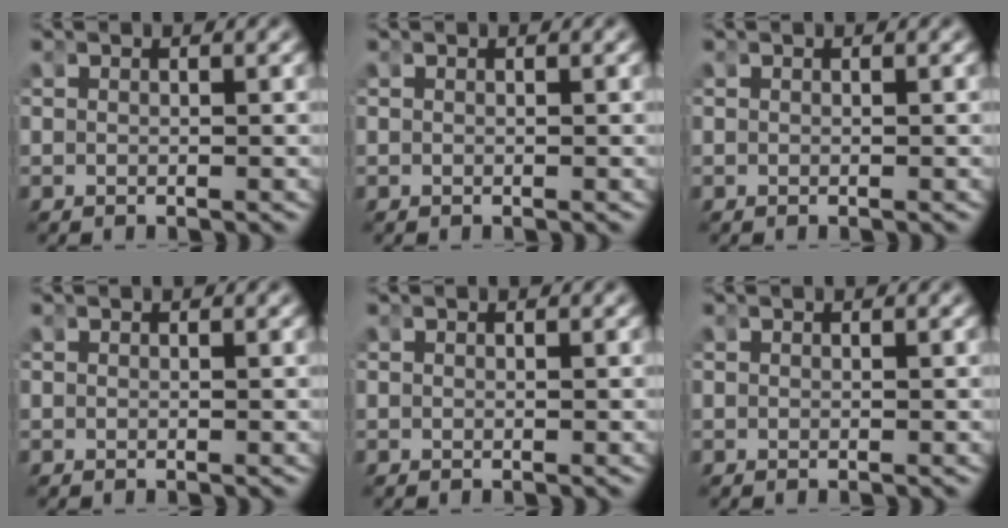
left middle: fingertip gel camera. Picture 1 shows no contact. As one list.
[{"total": 0.0}, {"total": 0.0}, {"total": 0.0}, {"total": 0.0}, {"total": 0.0}]